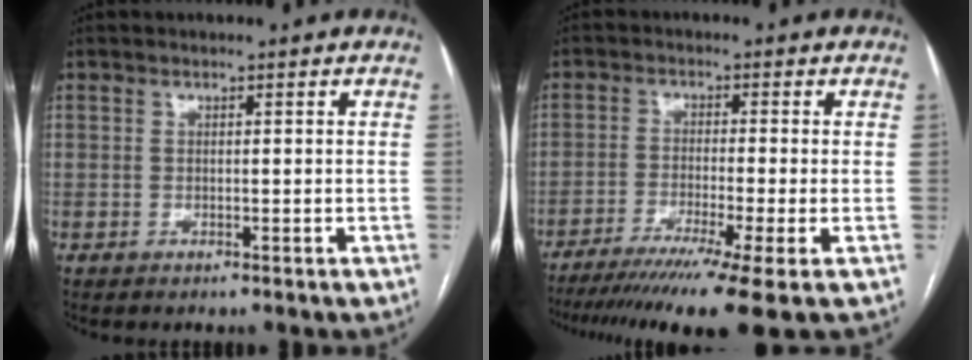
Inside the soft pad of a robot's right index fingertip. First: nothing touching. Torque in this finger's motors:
{"motor_torque": [1.35, -0.78, 0.68, 0.14]}